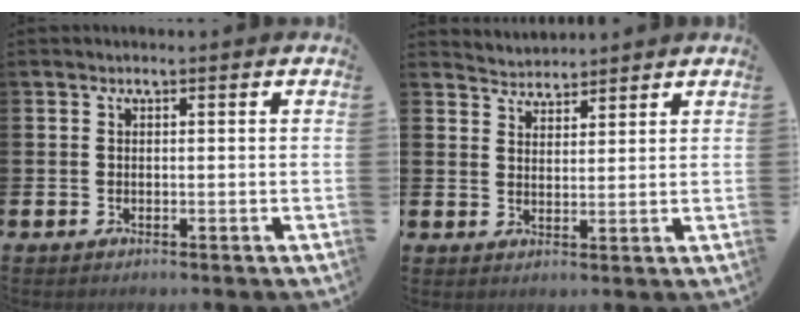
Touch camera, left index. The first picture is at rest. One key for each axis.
{"total": 3.5, "fx": 3.4, "fy": 0.6, "fz": -0.6, "tx": -0.007, "ty": -0.014, "tz": 0.064}